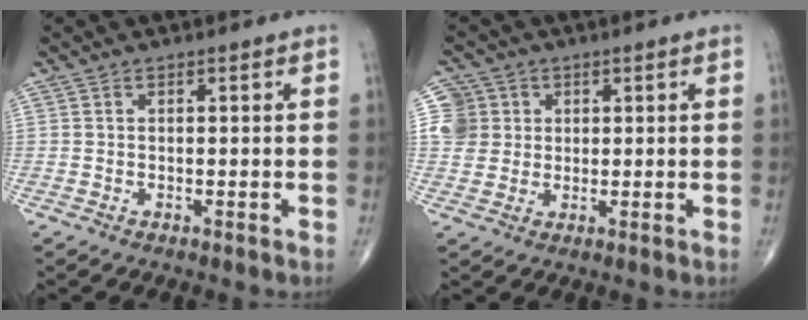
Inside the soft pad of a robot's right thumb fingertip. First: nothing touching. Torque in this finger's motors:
{"motor_torque": [0.06, -0.13, 0.13, 0.10, 0.00]}